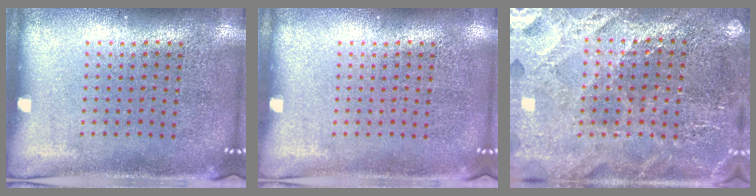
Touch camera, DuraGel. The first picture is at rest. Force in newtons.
{"total": 0.0}
{"total": 2.8, "press": 2.7, "slide": 0.3}